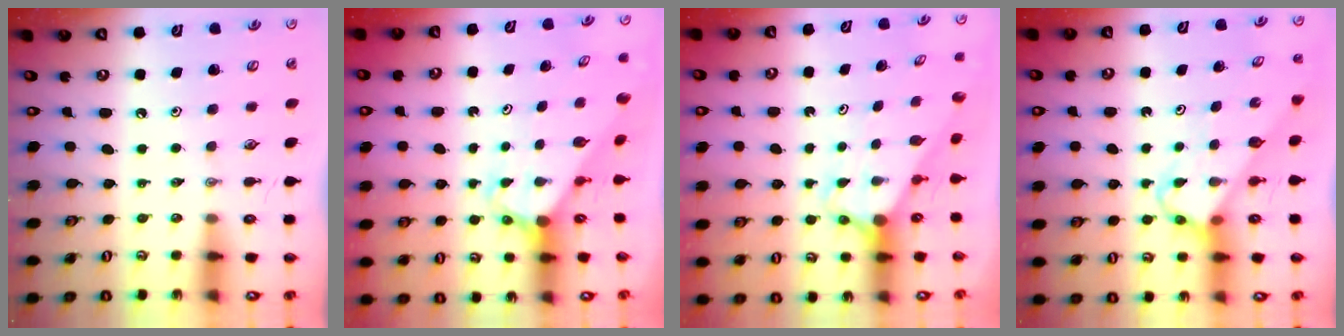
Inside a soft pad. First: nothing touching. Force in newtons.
{"total": 3.1, "press": 3.1, "slide": 0.2}
{"total": 2.7, "press": 2.7, "slide": 0.0}
{"total": 3.8, "press": 3.8, "slide": 0.2}